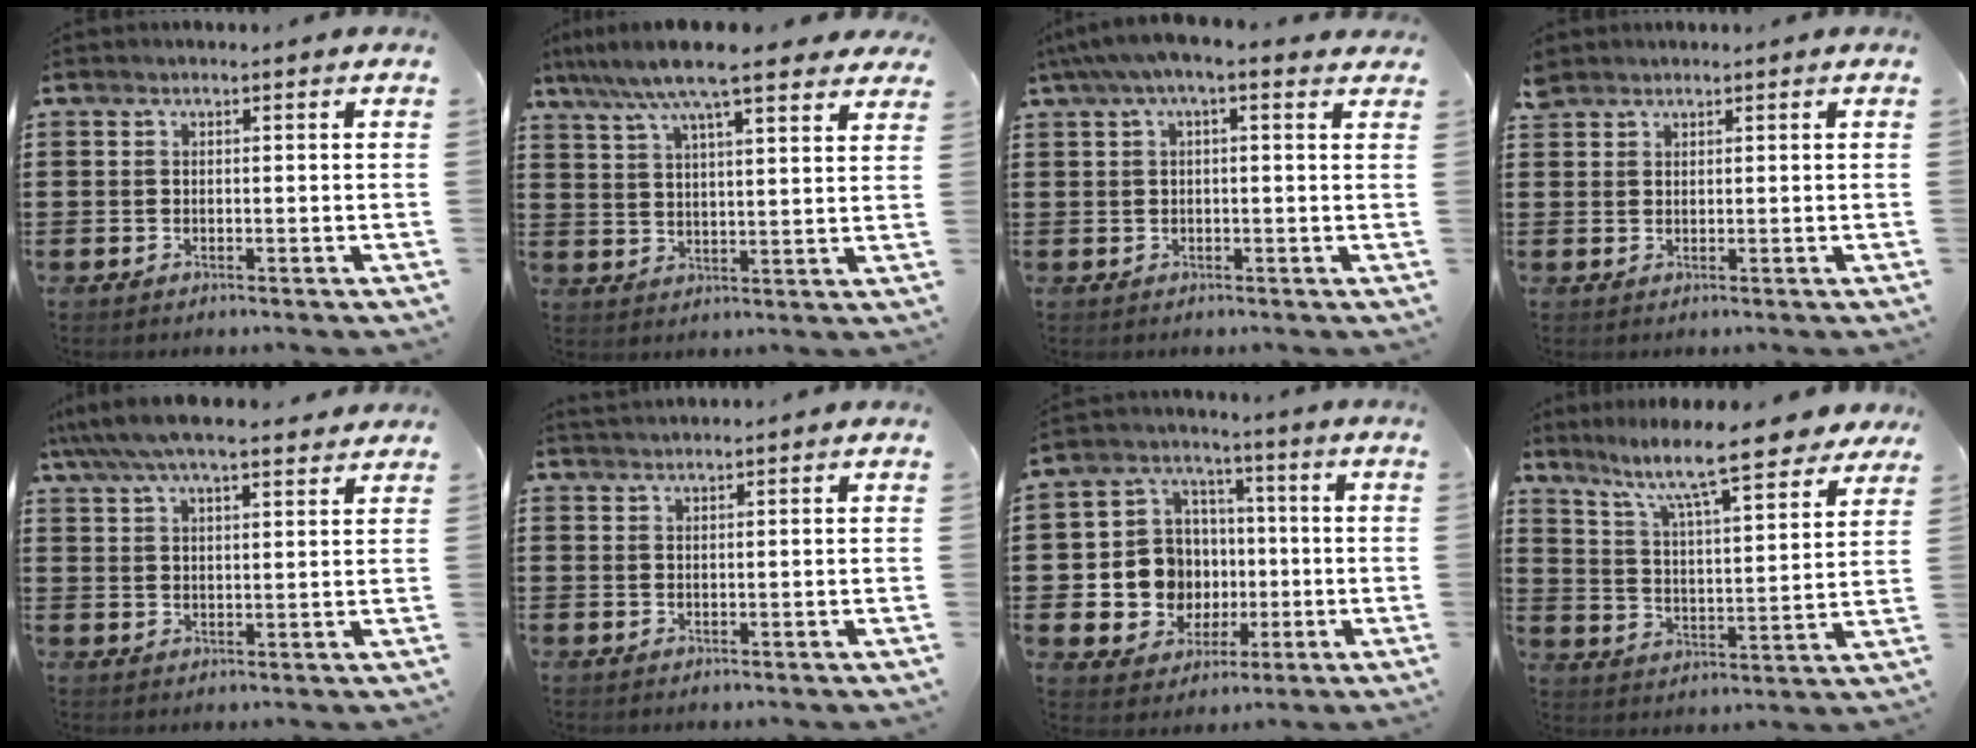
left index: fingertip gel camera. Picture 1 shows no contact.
{"total": 9.7, "force": [7.8, 1.3, 5.6], "torque": [-0.133, -0.018, 0.137]}
{"total": 3.2, "force": [1.0, 0.9, 2.9], "torque": [-0.056, 0.005, 0.016]}
{"total": 1.8, "force": [1.7, 0.7, 0.2], "torque": [-0.008, 0.002, 0.034]}
{"total": 6.0, "force": [5.2, 1.0, 2.8], "torque": [-0.069, -0.012, 0.095]}
{"total": 1.1, "force": [1.1, -0.1, 0.2], "torque": [-0.006, 0.000, 0.022]}
{"total": 9.7, "force": [-0.3, 9.1, 3.2], "torque": [-0.097, 0.015, 0.007]}
{"total": 9.7, "force": [8.3, 0.4, 5.0], "torque": [-0.121, -0.051, 0.135]}